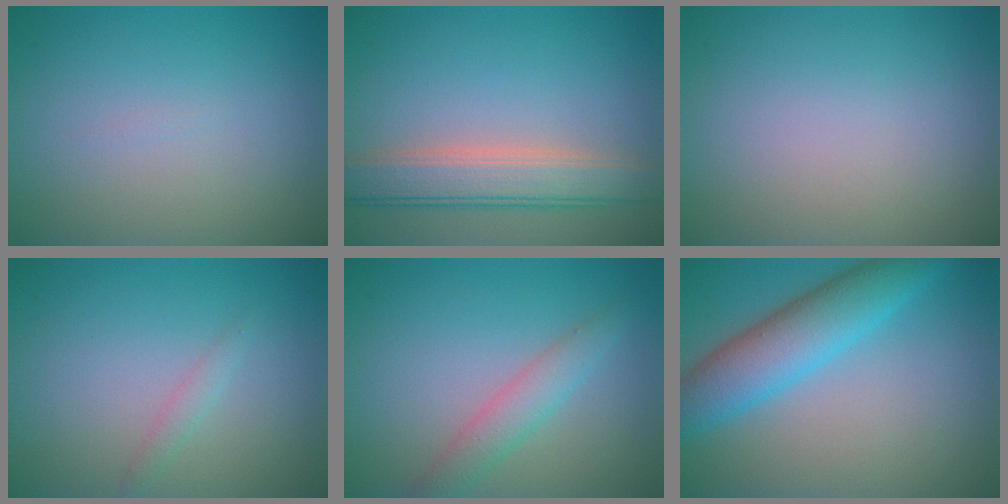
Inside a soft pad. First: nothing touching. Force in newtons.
{"total": 5.0, "press": 5.0, "slide": 0.5}
{"total": 0.0}
{"total": 0.9, "press": 0.9, "slide": 0.0}
{"total": 2.7, "press": 2.7, "slide": 0.1}
{"total": 6.3, "press": 6.3, "slide": 0.0}